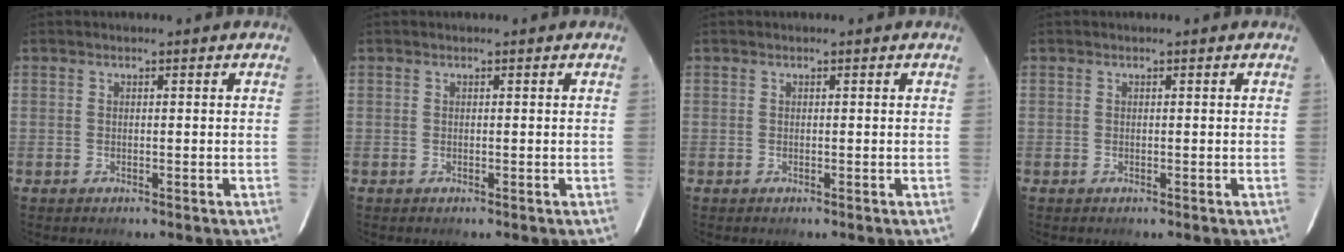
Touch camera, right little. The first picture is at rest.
{"total": 0.0}
{"total": 0.0}
{"total": 0.0}